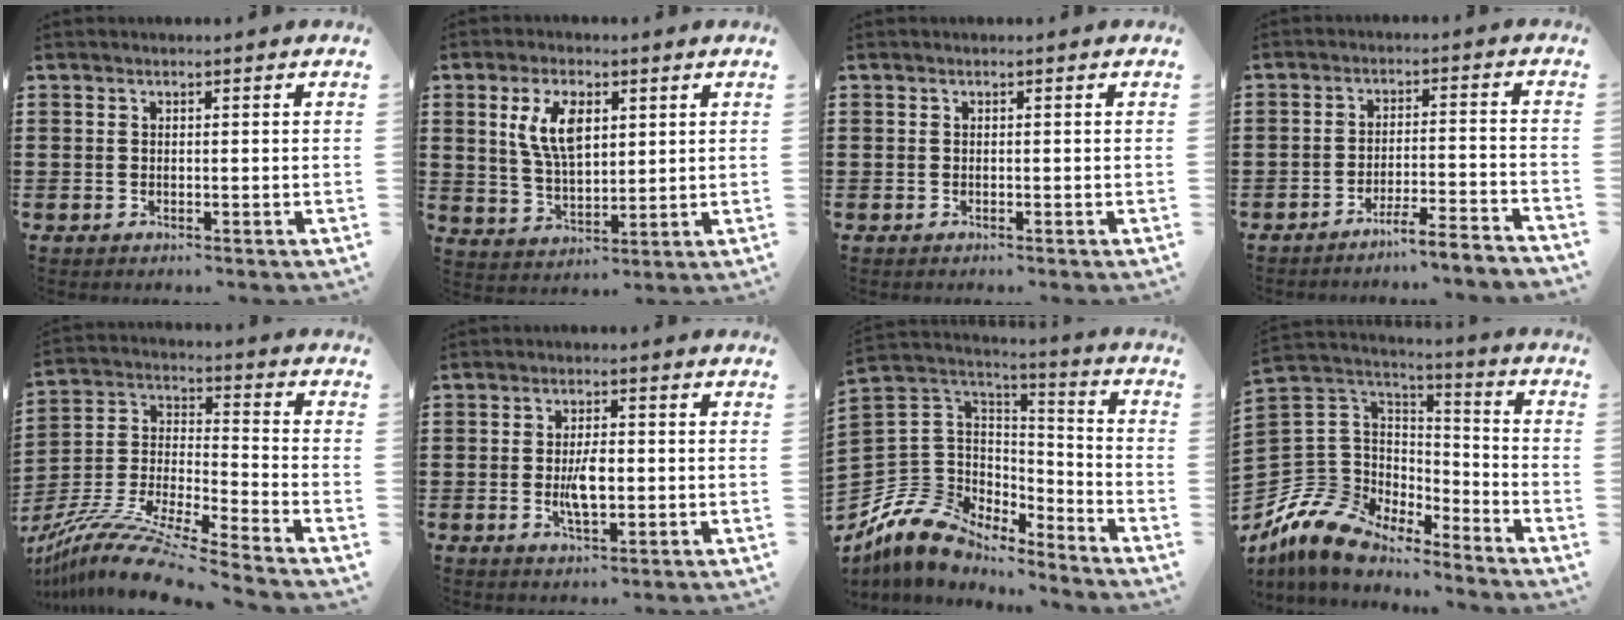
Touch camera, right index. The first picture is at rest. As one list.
[{"total": 7.9, "force": [2.7, 3.9, 6.4], "torque": [-0.128, 0.008, 0.046]}, {"total": 0.0}, {"total": 4.8, "force": [-4.4, -0.7, 1.8], "torque": [-0.029, -0.013, -0.085]}, {"total": 10.8, "force": [-9.6, -0.3, 5.0], "torque": [-0.113, -0.007, -0.200]}, {"total": 4.8, "force": [-0.5, 1.9, 4.4], "torque": [-0.086, -0.007, -0.014]}, {"total": 10.3, "force": [-6.5, 7.5, 2.7], "torque": [-0.101, 0.005, -0.127]}, {"total": 10.5, "force": [-7.7, 6.8, 2.4], "torque": [-0.101, 0.001, -0.154]}]